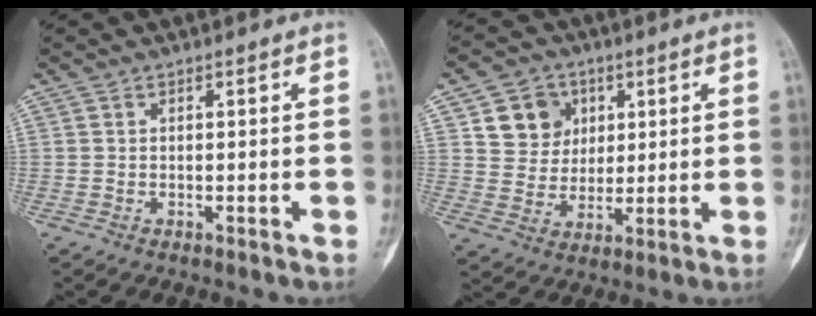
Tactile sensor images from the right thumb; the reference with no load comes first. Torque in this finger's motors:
{"motor_torque": [0.98, 0.94, 0.14, -0.06, 0.00]}